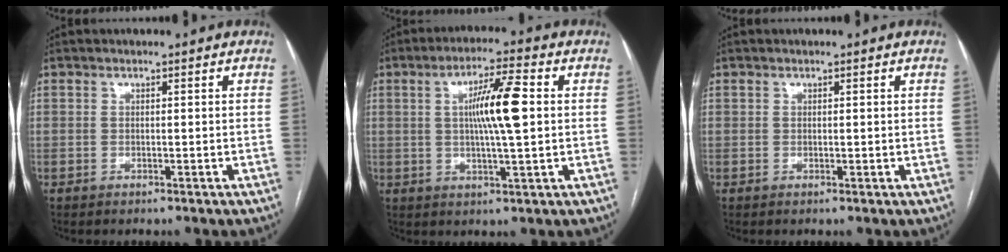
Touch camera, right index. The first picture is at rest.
{"total": 9.1, "force": [1.2, 0.5, 9.0], "torque": [-0.161, 0.005, 0.020]}
{"total": 0.5, "force": [0.3, 0.3, 0.3], "torque": [-0.004, -0.003, 0.005]}